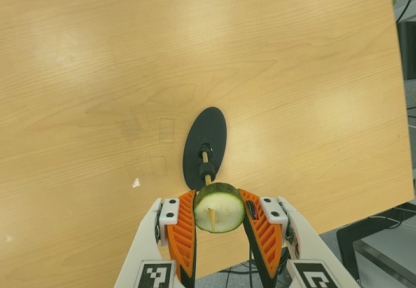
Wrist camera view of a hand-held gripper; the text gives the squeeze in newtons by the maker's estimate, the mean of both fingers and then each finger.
{"total": 11.7, "left": 11.2, "right": 12.1}